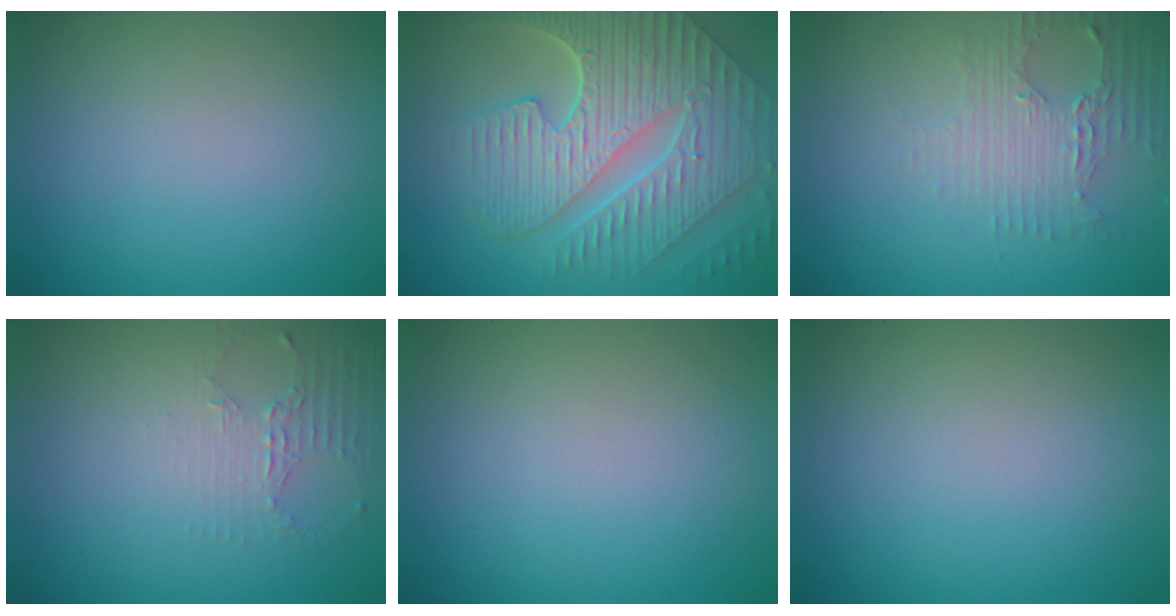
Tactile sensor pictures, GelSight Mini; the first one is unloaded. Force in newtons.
{"total": 10.4, "press": 7.1, "slide": 7.6}
{"total": 3.3, "press": 2.6, "slide": 2.0}
{"total": 2.0, "press": 1.5, "slide": 1.4}
{"total": 0.0}
{"total": 0.0}